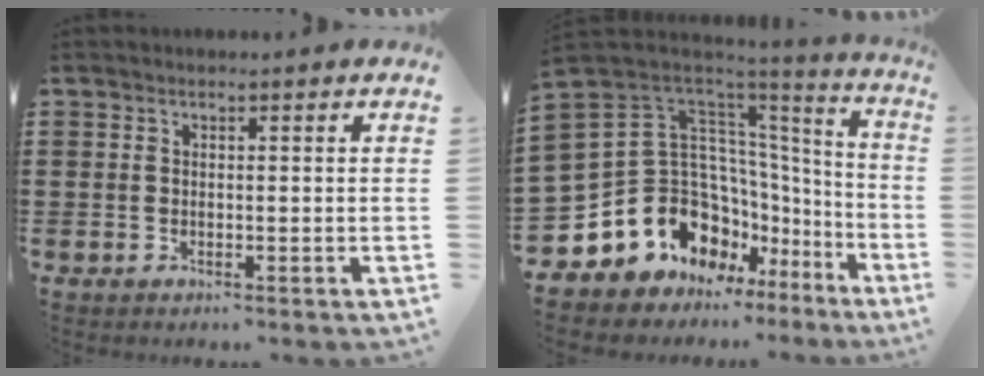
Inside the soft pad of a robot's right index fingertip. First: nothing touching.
{"total": 14.2, "force": [-4.4, 11.5, 7.0], "torque": [-0.187, -0.016, -0.065]}